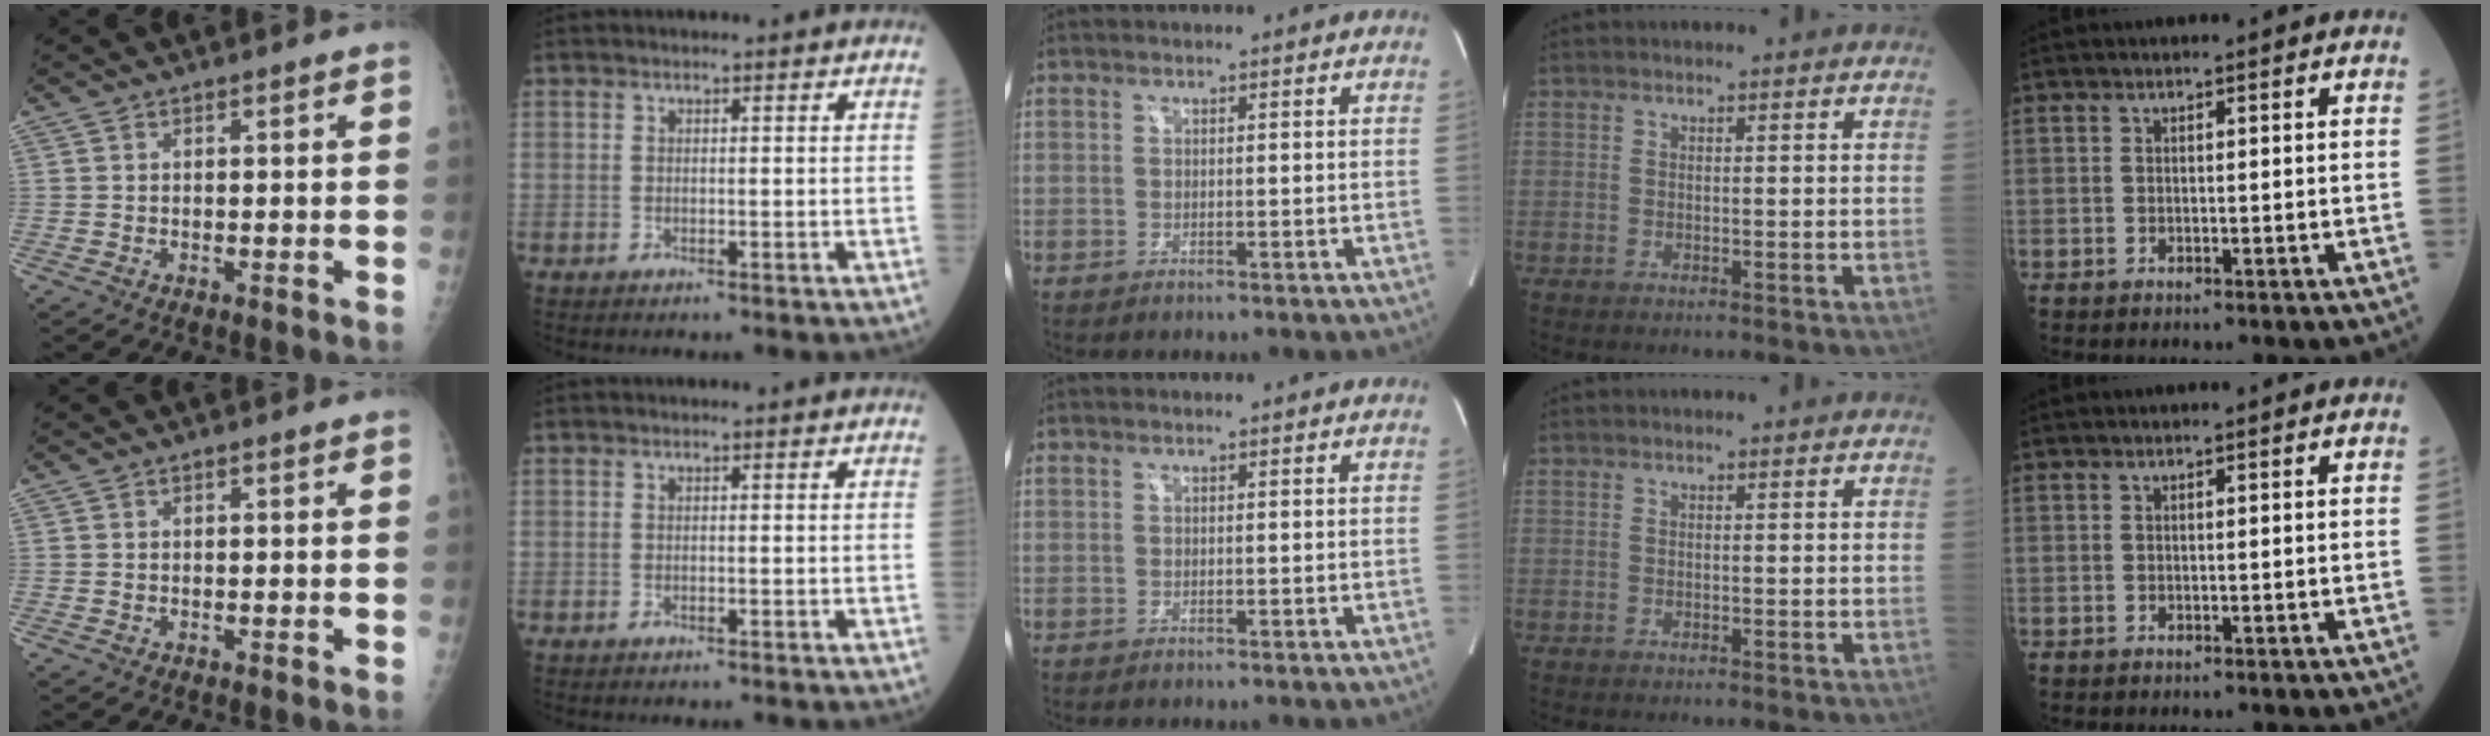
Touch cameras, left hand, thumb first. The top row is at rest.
{}